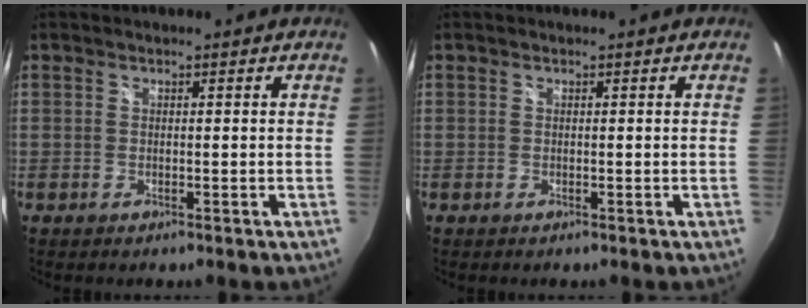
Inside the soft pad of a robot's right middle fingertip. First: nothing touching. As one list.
[{"total": 0.0}]